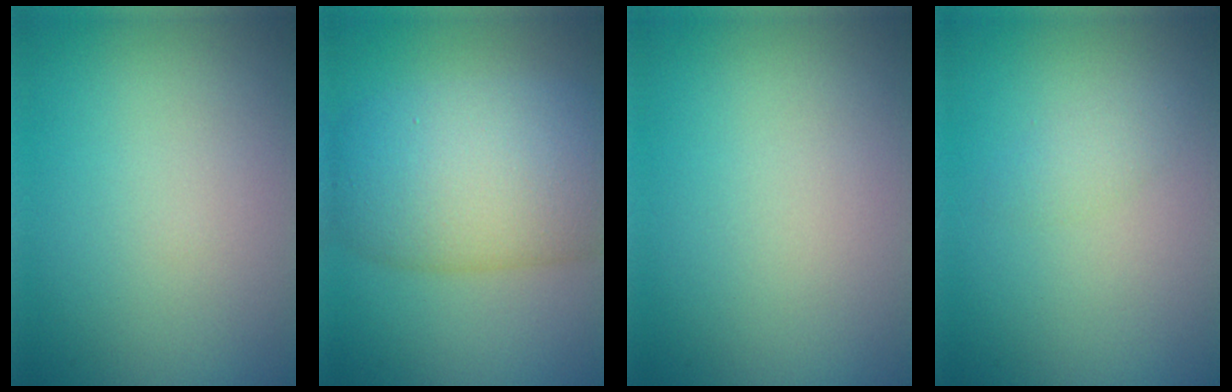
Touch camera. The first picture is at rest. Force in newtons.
{"total": 10.0, "press": 10.0, "slide": 0.5}
{"total": 0.0}
{"total": 1.0, "press": 1.0, "slide": 0.1}